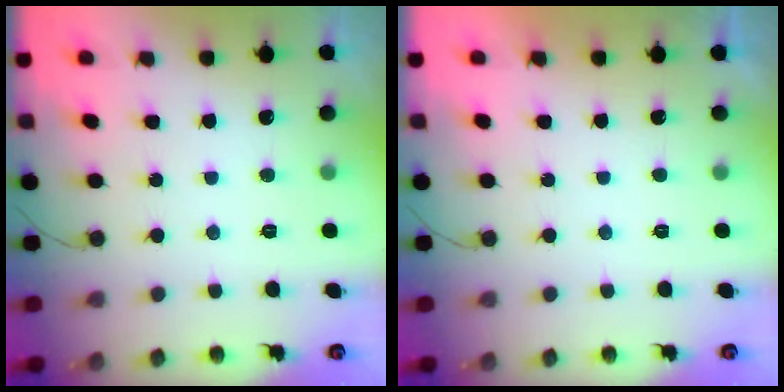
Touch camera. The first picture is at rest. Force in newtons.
{"total": 2.1, "press": 2.1, "slide": 0.4}